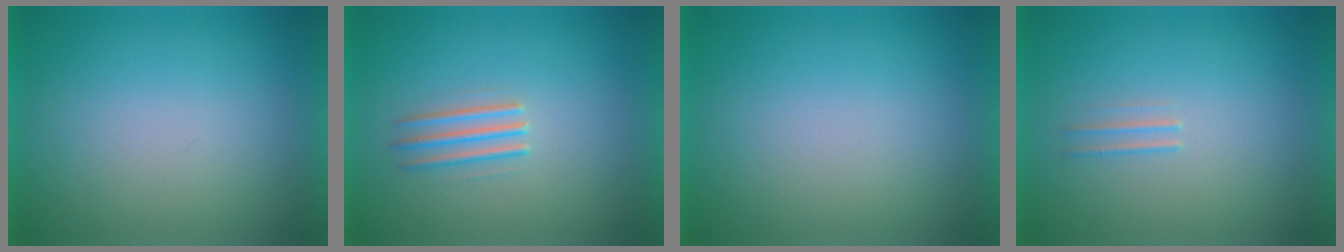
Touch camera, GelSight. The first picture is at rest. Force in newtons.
{"total": 2.3}
{"total": 0.0}
{"total": 1.9}